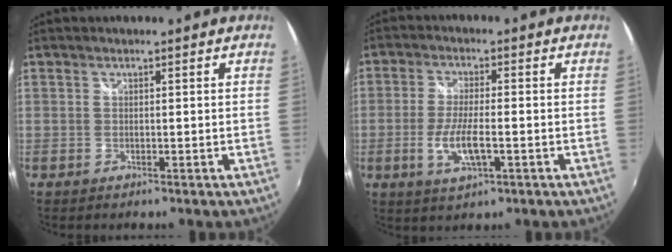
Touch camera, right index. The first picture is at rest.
{"total": 7.3, "force": [-2.2, 2.1, 6.6], "torque": [-0.137, -0.011, -0.040]}